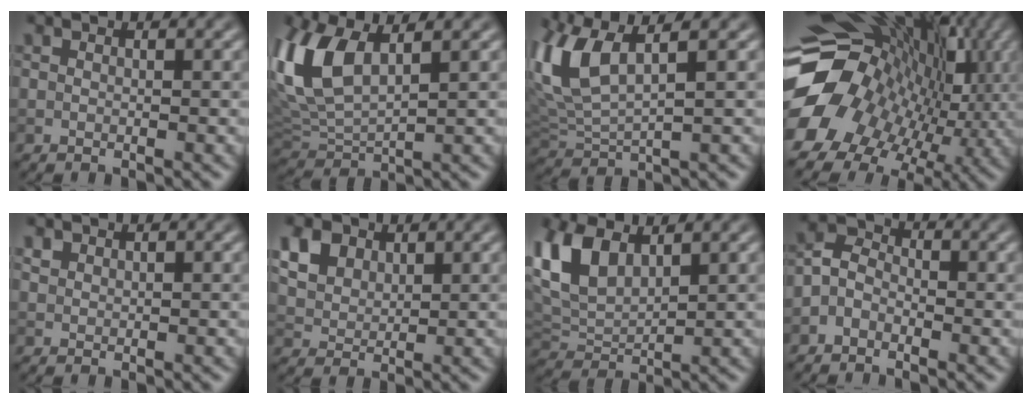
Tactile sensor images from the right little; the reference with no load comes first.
{"total": 7.3, "force": [2.5, 3.6, 5.9], "torque": [-0.147, 0.007, 0.049]}
{"total": 6.9, "force": [2.8, 2.7, 5.7], "torque": [-0.139, 0.012, 0.055]}
{"total": 17.0, "force": [-1.2, 13.6, 10.2], "torque": [-0.189, 0.001, -0.015]}
{"total": 0.8, "force": [0.6, 0.5, 0.1], "torque": [-0.003, 0.000, 0.015]}
{"total": 6.7, "force": [3.5, 4.7, 3.4], "torque": [-0.110, 0.014, 0.065]}
{"total": 6.1, "force": [2.6, 3.3, 4.4], "torque": [-0.107, 0.005, 0.050]}
{"total": 2.6, "force": [-1.5, 1.7, 1.3], "torque": [-0.026, 0.011, -0.041]}